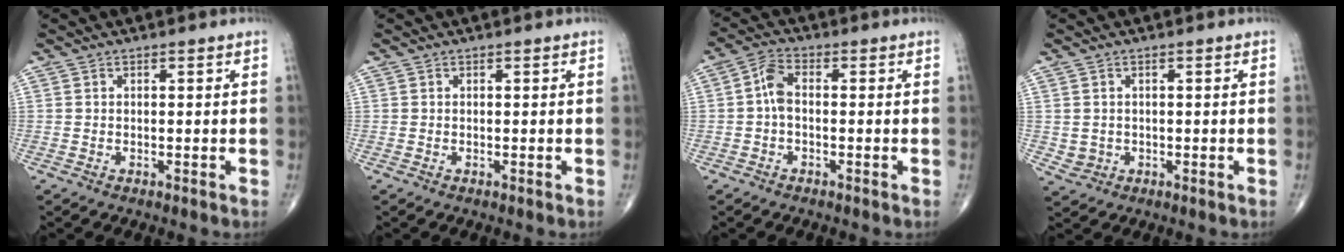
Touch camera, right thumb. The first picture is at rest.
{"total": 0.0}
{"total": 4.4, "force": [-0.4, 2.4, 3.7], "torque": [-0.072, 0.016, -0.016]}
{"total": 2.2, "force": [0.0, 2.1, 0.7], "torque": [-0.006, 0.001, 0.007]}